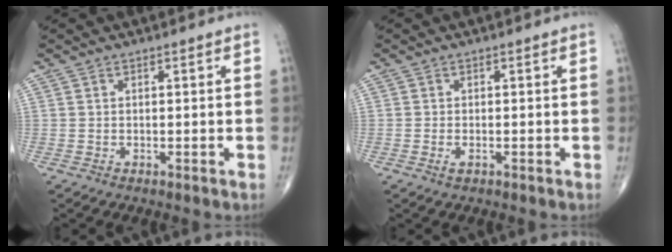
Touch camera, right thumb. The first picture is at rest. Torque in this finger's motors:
{"motor_torque": [-0.35, 0.06, 0.10, 0.16, -0.02]}